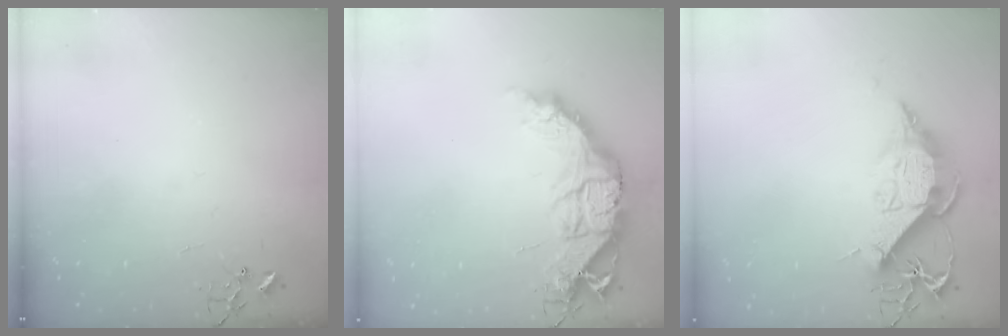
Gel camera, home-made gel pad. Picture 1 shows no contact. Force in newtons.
{"total": 16.7, "press": 16.6, "slide": 1.4}
{"total": 13.9, "press": 13.9, "slide": 1.1}